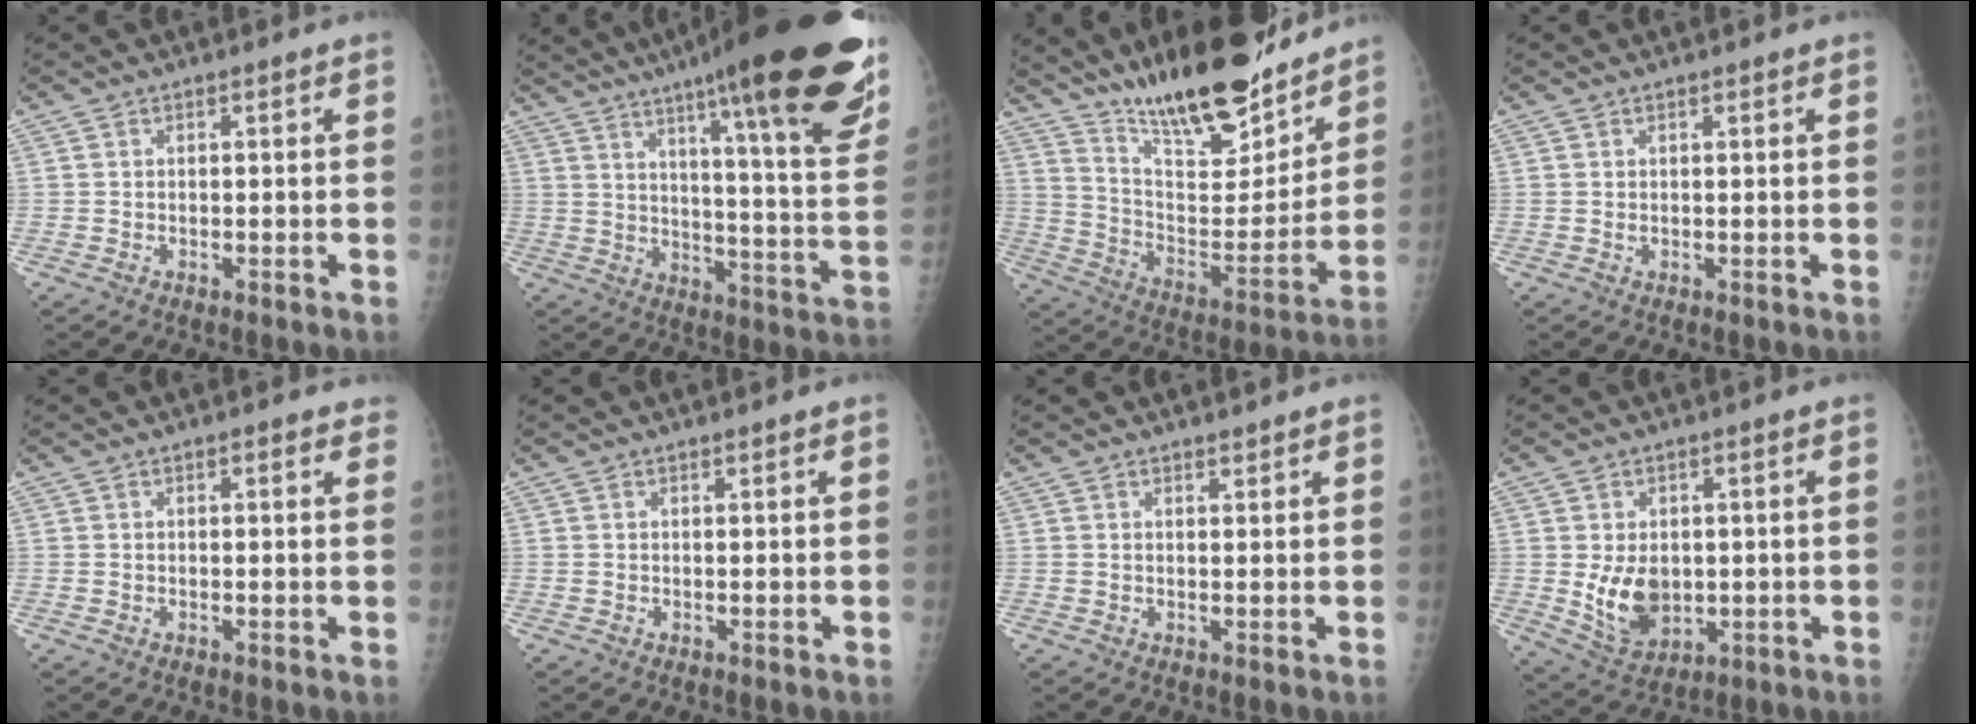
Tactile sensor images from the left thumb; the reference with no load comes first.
{"total": 31.8, "force": [20.4, 4.6, 23.9], "torque": [-0.272, -0.076, 0.283]}
{"total": 23.4, "force": [18.6, 6.8, 12.4], "torque": [-0.160, -0.098, 0.308]}
{"total": 0.8, "force": [0.6, 0.3, 0.5], "torque": [-0.008, -0.002, 0.010]}
{"total": 2.2, "force": [1.5, 0.8, 1.3], "torque": [0.000, 0.000, 0.014]}
{"total": 0.6, "force": [0.6, 0.1, 0.1], "torque": [-0.004, -0.004, 0.009]}
{"total": 1.4, "force": [1.3, 0.4, 0.4], "torque": [0.001, -0.010, 0.019]}
{"total": 8.6, "force": [0.2, 6.1, 6.0], "torque": [-0.080, -0.018, 0.023]}